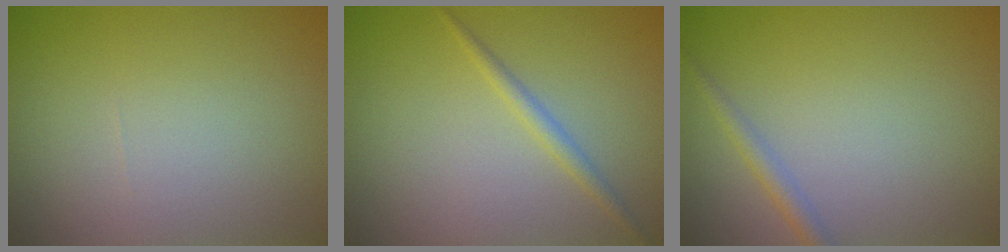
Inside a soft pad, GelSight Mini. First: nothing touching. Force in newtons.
{"total": 1.3, "press": 1.3, "slide": 0.1}
{"total": 1.5, "press": 1.5, "slide": 0.0}